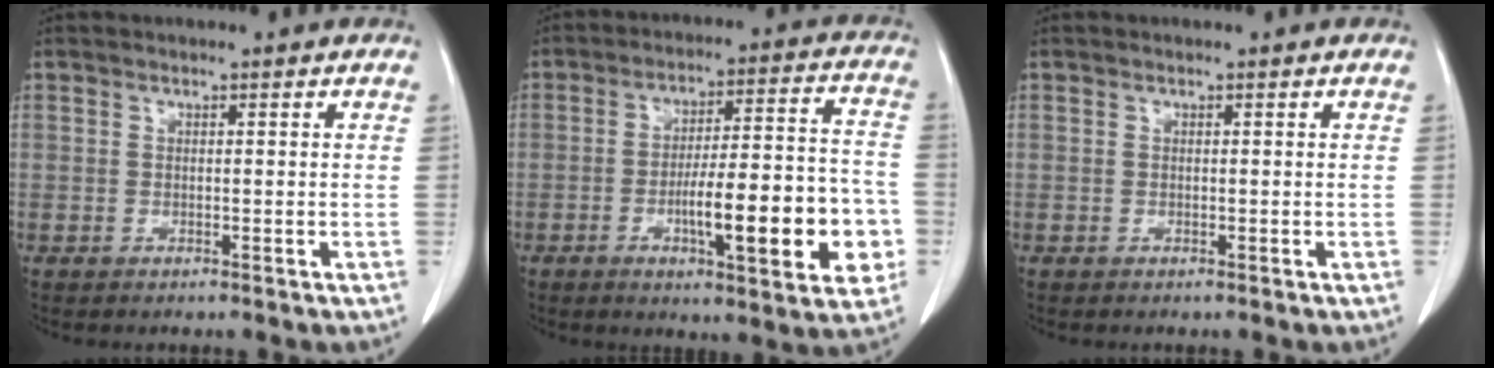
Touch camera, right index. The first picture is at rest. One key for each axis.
{"total": 16.6, "fx": -4.8, "fy": 3.4, "fz": 15.5, "tx": -0.215, "ty": 0.016, "tz": -0.065}
{"total": 0.0}